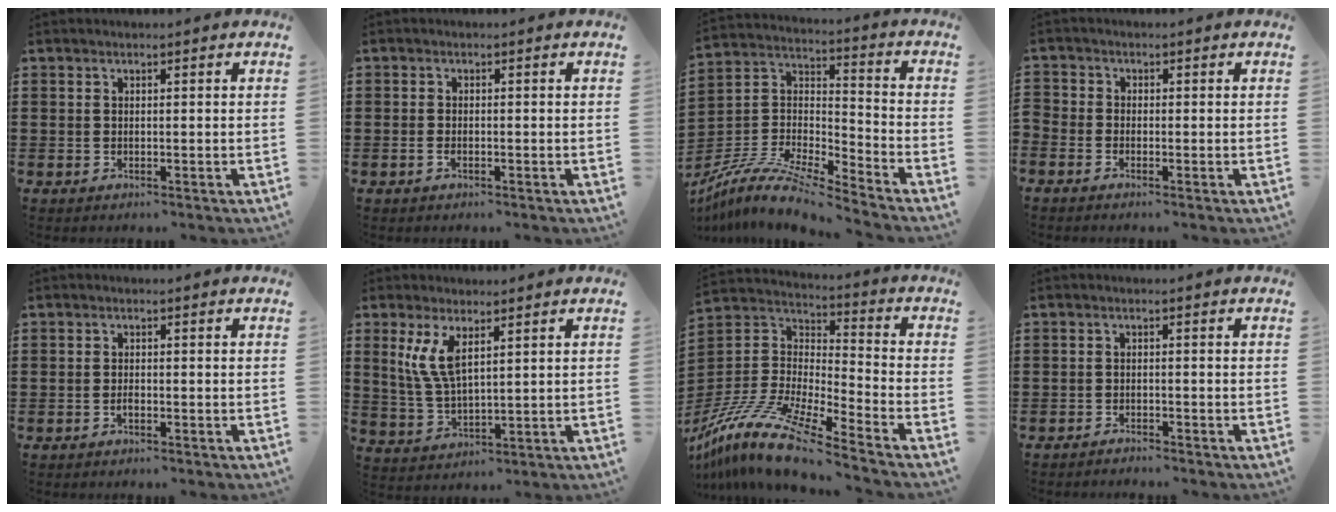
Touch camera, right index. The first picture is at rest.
{"total": 1.0, "force": [-0.5, 0.2, 0.8], "torque": [-0.018, -0.007, -0.008]}
{"total": 9.6, "force": [-8.6, 1.6, 4.0], "torque": [-0.092, 0.003, -0.177]}
{"total": 1.0, "force": [-0.9, 0.1, 0.3], "torque": [-0.009, -0.003, -0.017]}
{"total": 1.1, "force": [-0.6, 0.2, 0.9], "torque": [-0.020, -0.008, -0.009]}
{"total": 6.2, "force": [2.6, 2.4, 5.1], "torque": [-0.122, -0.002, 0.042]}
{"total": 13.4, "force": [-11.1, 1.8, 7.4], "torque": [-0.170, 0.013, -0.222]}
{"total": 1.6, "force": [-1.6, 0.0, -0.1], "torque": [-0.002, 0.003, -0.034]}